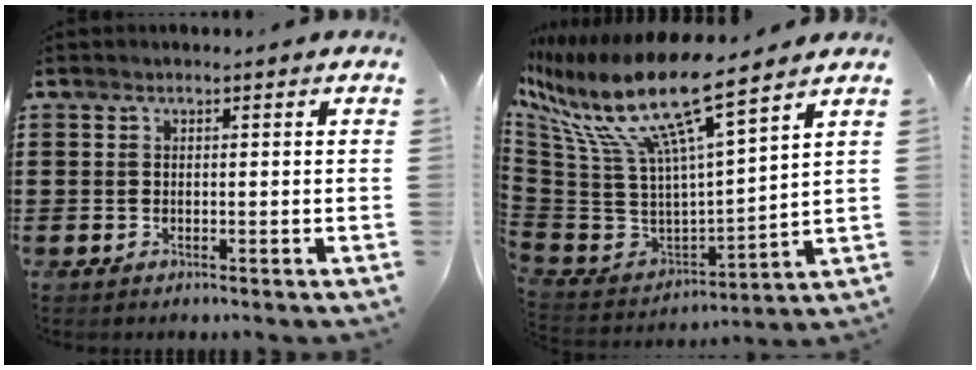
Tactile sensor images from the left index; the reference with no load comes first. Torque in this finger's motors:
{"motor_torque": [1.29, -0.85, 1.05, 0.21]}